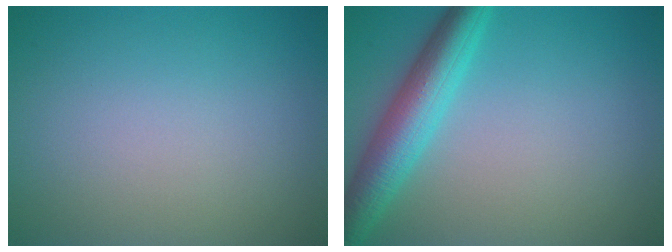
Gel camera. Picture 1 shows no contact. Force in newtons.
{"total": 5.4, "press": 5.4, "slide": 0.2}